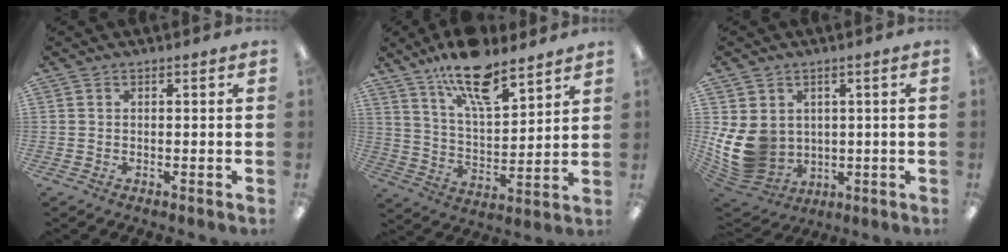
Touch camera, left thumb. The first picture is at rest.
{"total": 15.9, "force": [11.8, 5.5, 9.3], "torque": [-0.151, -0.063, 0.200]}
{"total": 11.9, "force": [0.8, 10.3, 6.0], "torque": [-0.153, -0.017, 0.025]}